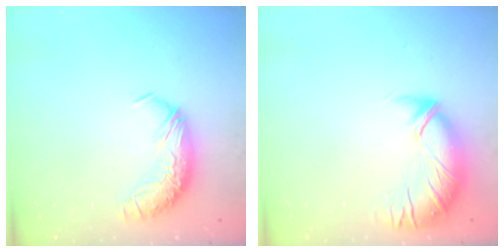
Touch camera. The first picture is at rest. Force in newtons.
{"total": 2.9, "press": 1.4, "slide": 2.5}